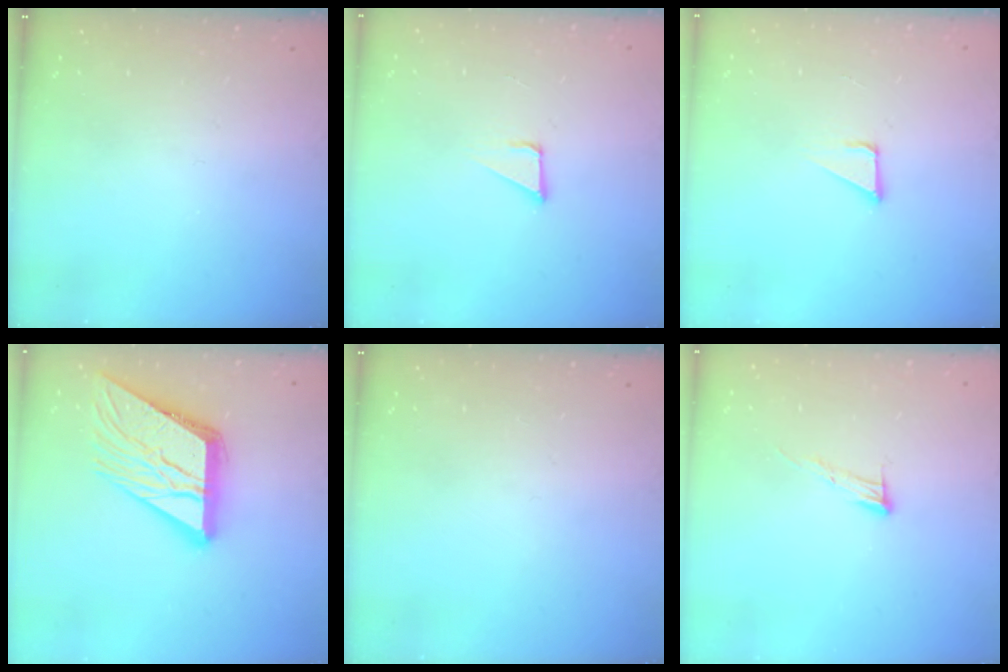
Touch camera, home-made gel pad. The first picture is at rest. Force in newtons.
{"total": 2.2, "press": 2.2, "slide": 0.2}
{"total": 2.2, "press": 2.2, "slide": 0.2}
{"total": 20.0, "press": 19.8, "slide": 2.2}
{"total": 0.0}
{"total": 6.4, "press": 6.4, "slide": 0.4}